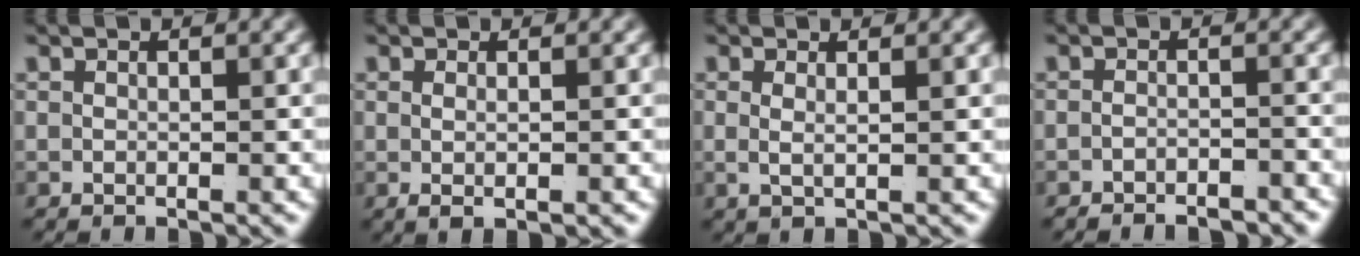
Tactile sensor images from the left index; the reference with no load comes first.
{"total": 1.2, "force": [-0.1, -0.4, 1.2], "torque": [-0.020, -0.010, 0.006]}
{"total": 1.3, "force": [0.5, -0.2, 1.2], "torque": [-0.032, -0.015, 0.019]}
{"total": 3.0, "force": [-2.9, 0.2, 0.4], "torque": [-0.005, -0.011, -0.045]}